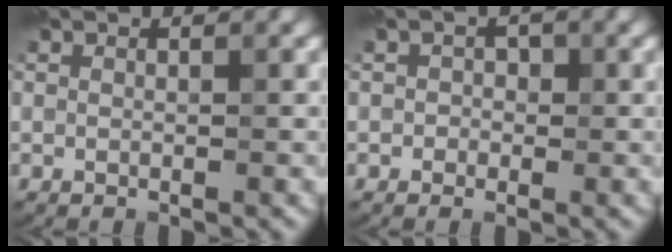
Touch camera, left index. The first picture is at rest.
{"total": 1.2, "force": [-0.3, 1.2, 0.1], "torque": [0.020, 0.007, -0.012]}